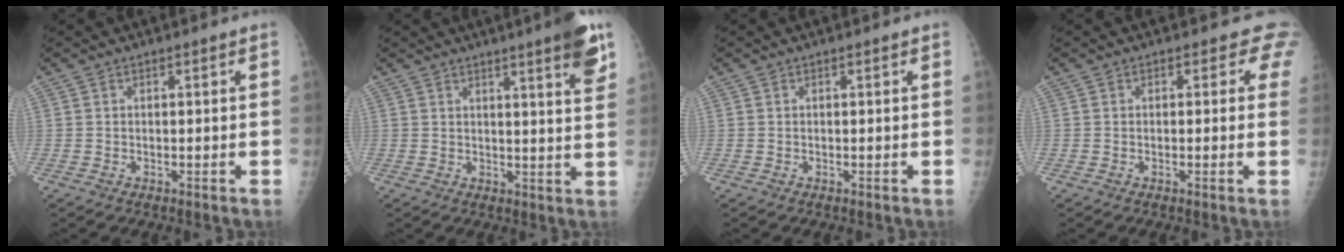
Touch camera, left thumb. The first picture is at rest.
{"total": 7.9, "force": [4.7, 0.6, 6.3], "torque": [-0.074, -0.023, 0.058]}
{"total": 0.0}
{"total": 2.8, "force": [1.8, 2.0, 0.8], "torque": [0.021, -0.005, -0.004]}